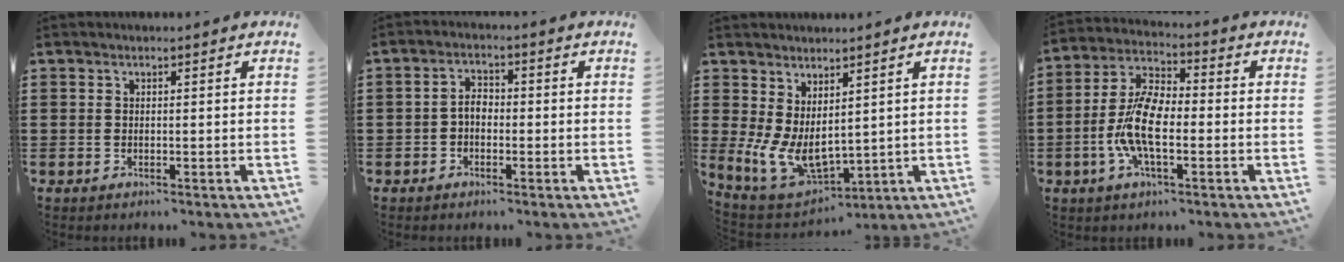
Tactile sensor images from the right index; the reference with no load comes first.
{"total": 2.7, "force": [-0.8, 1.6, 2.0], "torque": [-0.055, 0.000, -0.022]}
{"total": 6.3, "force": [1.1, 3.4, 5.1], "torque": [-0.134, -0.022, 0.024]}
{"total": 8.9, "force": [-2.2, 3.8, 7.8], "torque": [-0.179, -0.008, -0.046]}